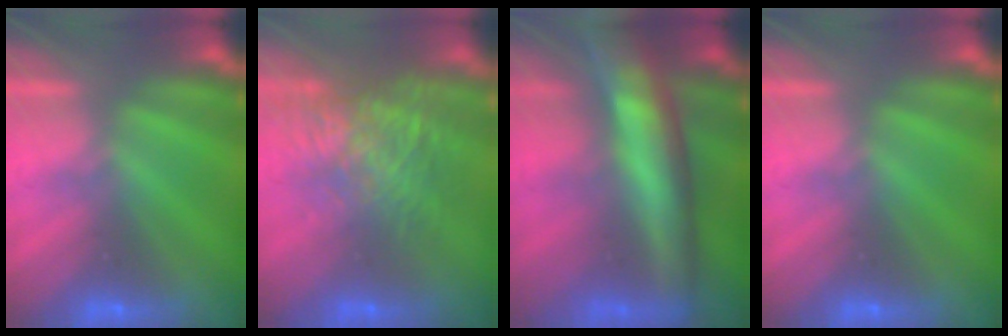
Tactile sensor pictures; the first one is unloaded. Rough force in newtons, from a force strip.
{"total": 10.4}
{"total": 8.2}
{"total": 0.0}